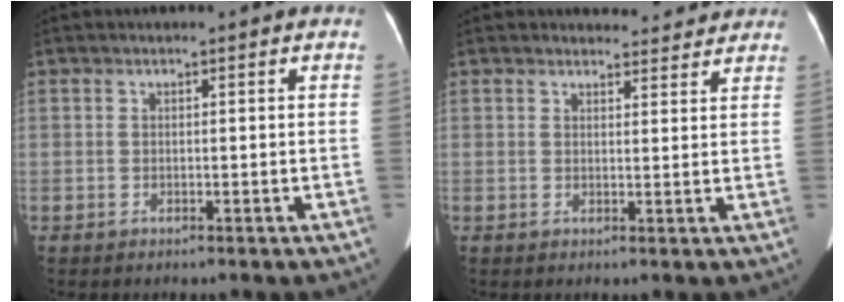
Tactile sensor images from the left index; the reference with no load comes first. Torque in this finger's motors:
{"motor_torque": [0.60, -0.80, 0.19, 0.00]}